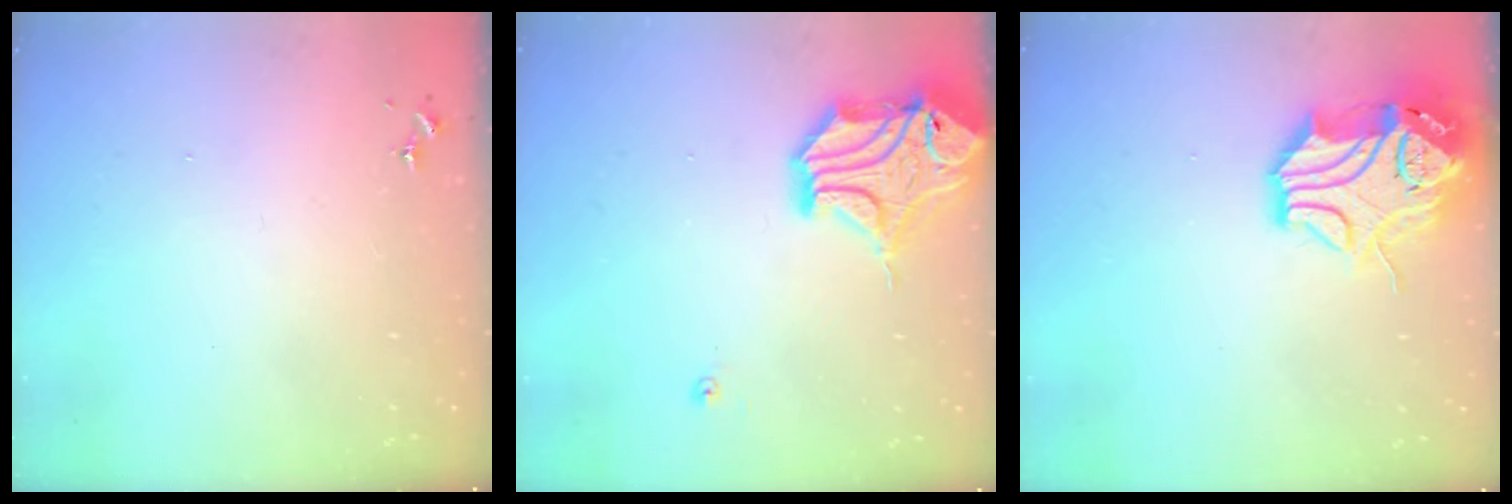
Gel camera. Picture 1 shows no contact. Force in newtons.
{"total": 18.1, "press": 17.9, "slide": 2.5}
{"total": 15.5, "press": 15.3, "slide": 2.3}